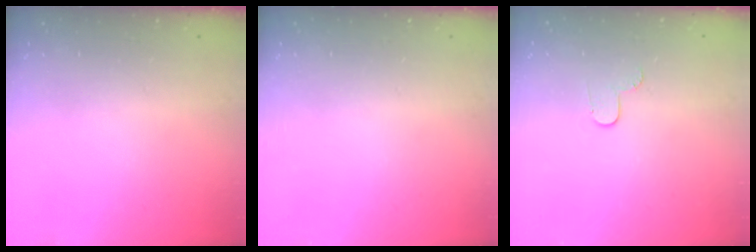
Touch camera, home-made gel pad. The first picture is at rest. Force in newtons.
{"total": 0.0}
{"total": 3.8, "press": 3.8, "slide": 0.4}